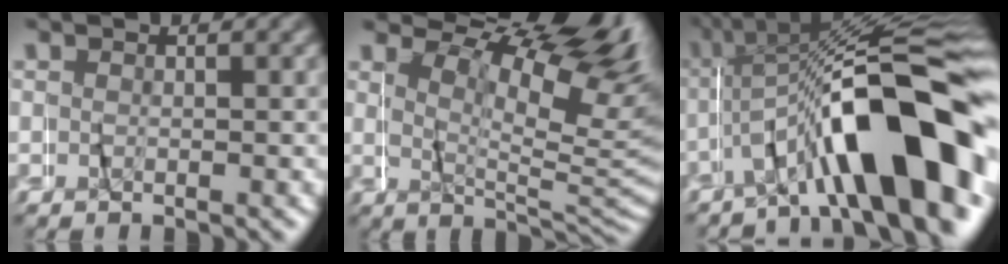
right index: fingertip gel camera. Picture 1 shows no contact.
{"total": 14.6, "force": [4.7, 5.7, 12.6], "torque": [-0.159, 0.023, 0.059]}
{"total": 17.1, "force": [-3.0, 6.6, 15.5], "torque": [-0.231, 0.002, -0.042]}